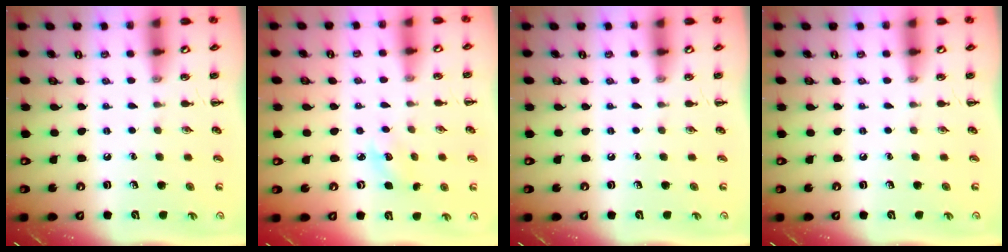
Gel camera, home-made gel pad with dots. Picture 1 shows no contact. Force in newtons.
{"total": 3.8, "press": 3.6, "slide": 1.1}
{"total": 0.0}
{"total": 0.0}